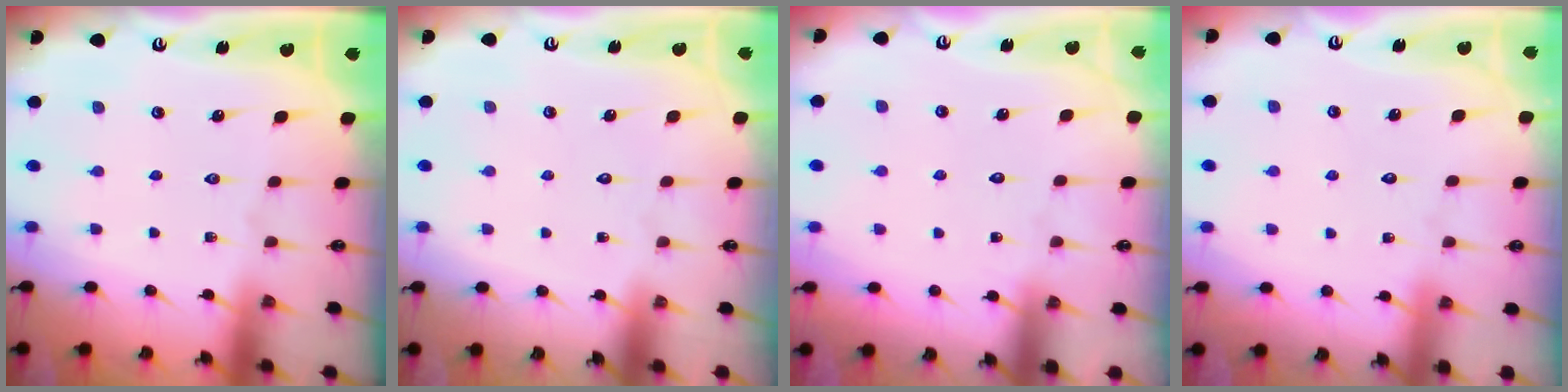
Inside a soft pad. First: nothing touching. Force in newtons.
{"total": 1.6, "press": 1.6, "slide": 0.1}
{"total": 4.2, "press": 4.2, "slide": 0.3}
{"total": 5.3, "press": 5.2, "slide": 0.5}